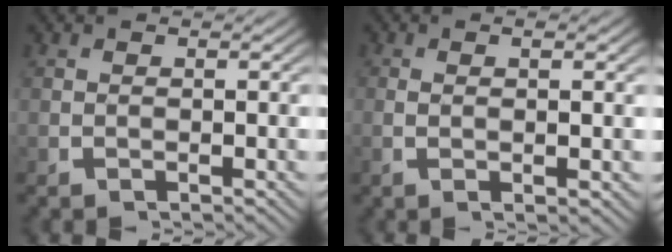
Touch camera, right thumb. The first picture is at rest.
{"total": 2.3, "force": [0.3, 0.0, 2.3], "torque": [-0.048, -0.004, 0.010]}